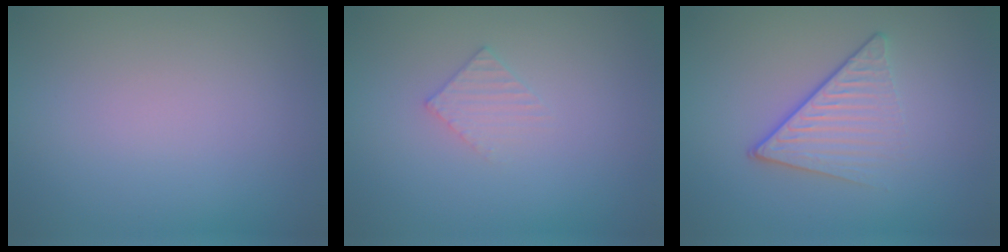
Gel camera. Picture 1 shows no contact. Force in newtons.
{"total": 1.4, "press": 1.4, "slide": 0.2}
{"total": 4.1, "press": 2.8, "slide": 3.1}